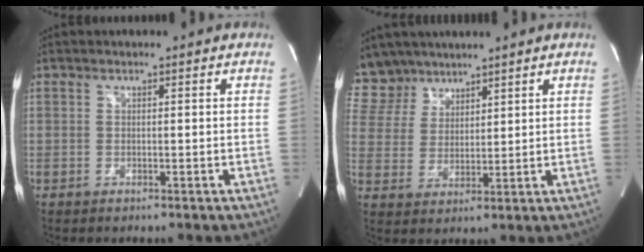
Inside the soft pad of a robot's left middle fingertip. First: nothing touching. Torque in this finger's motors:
{"motor_torque": [1.01, -0.99, 0.12, 0.01]}